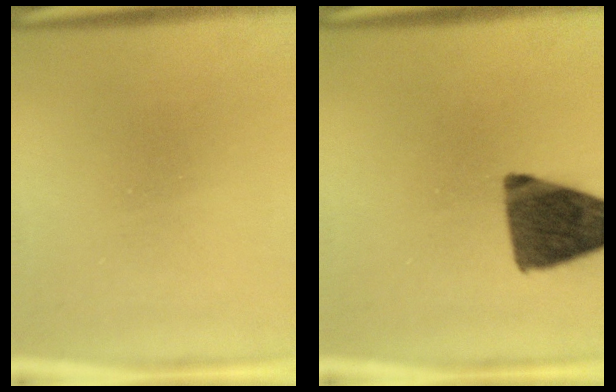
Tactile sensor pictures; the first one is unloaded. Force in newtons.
{"total": 13.7}